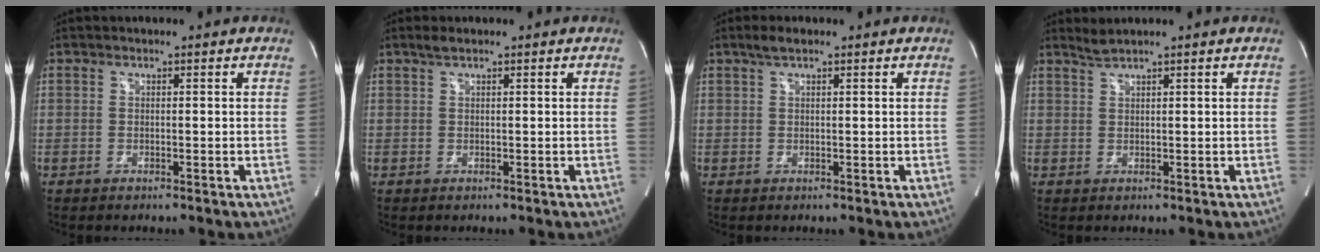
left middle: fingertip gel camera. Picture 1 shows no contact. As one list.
[{"total": 1.2, "force": [0.9, 0.1, 0.7], "torque": [-0.019, 0.007, 0.020]}, {"total": 2.0, "force": [1.4, 0.4, 1.4], "torque": [-0.033, 0.010, 0.027]}, {"total": 1.6, "force": [1.5, -0.6, 0.4], "torque": [-0.012, 0.003, 0.034]}]